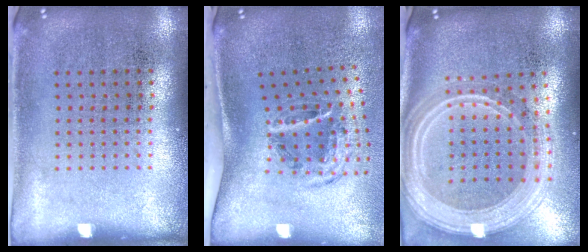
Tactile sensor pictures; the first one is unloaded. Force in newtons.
{"total": 2.0, "press": 1.2, "slide": 1.5}
{"total": 3.0, "press": 2.4, "slide": 1.7}